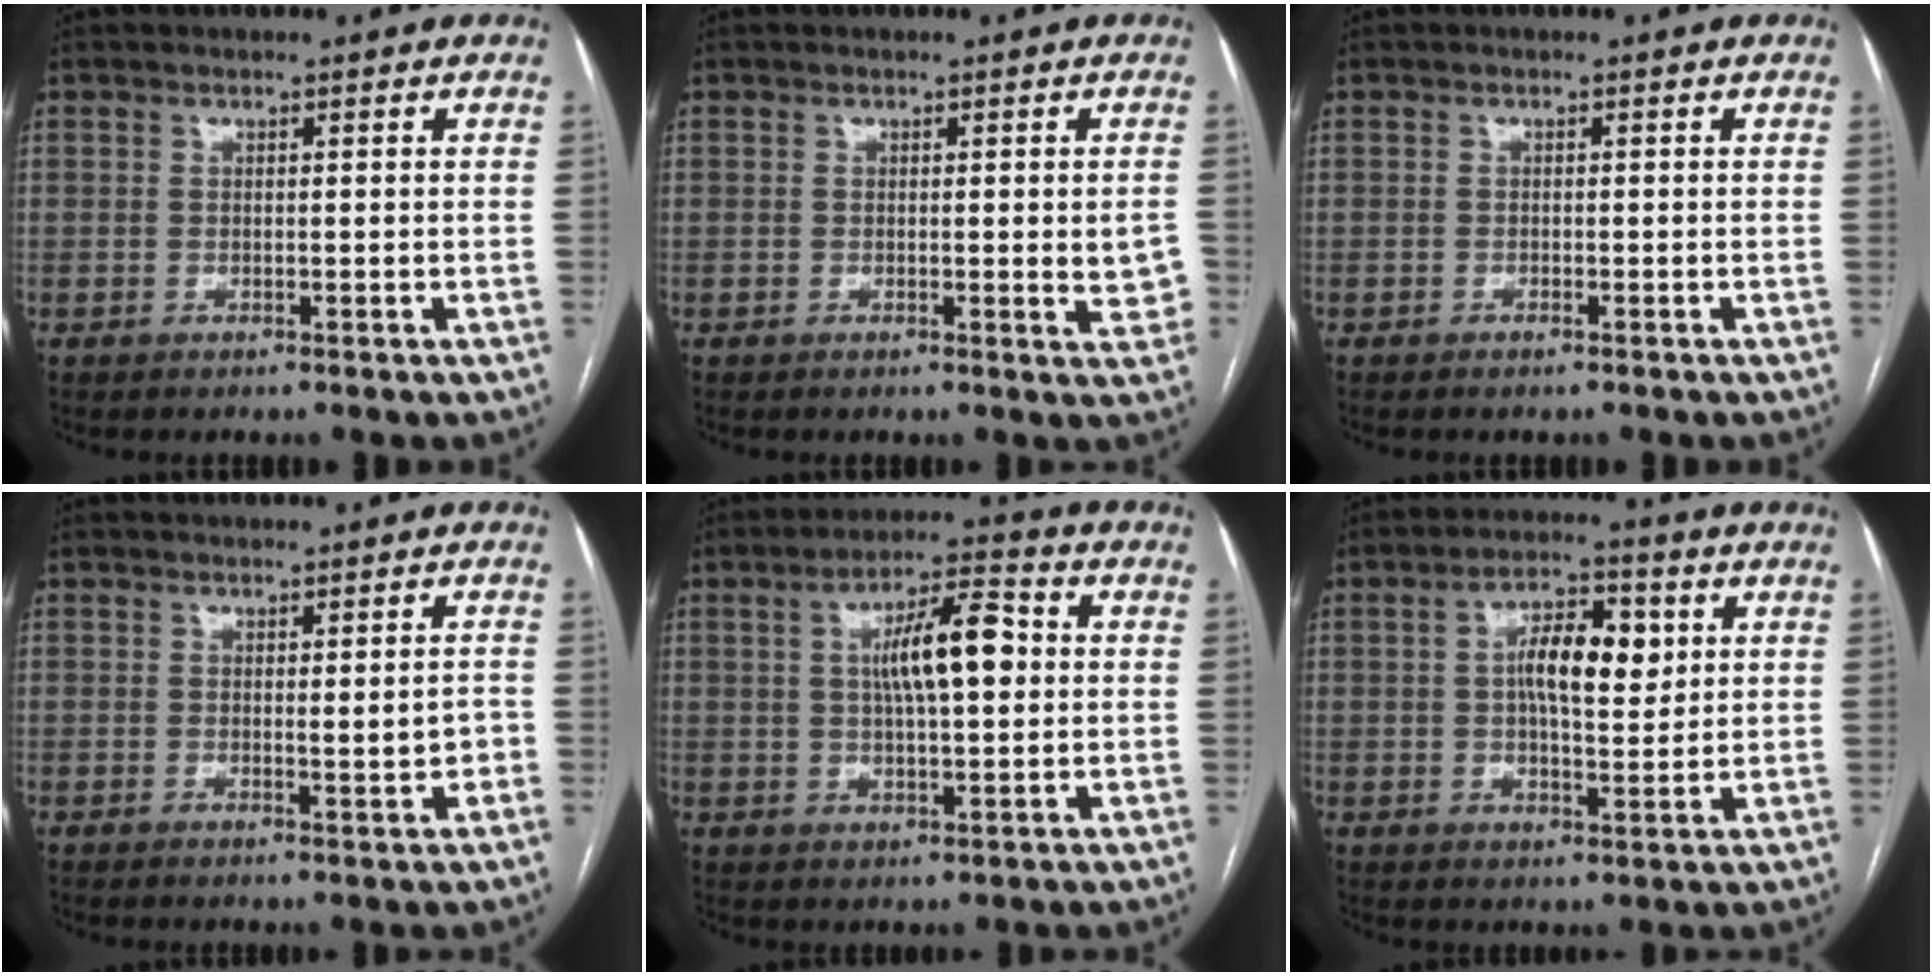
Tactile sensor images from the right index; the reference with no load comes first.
{"total": 3.4, "force": [-0.3, 0.8, 3.3], "torque": [-0.036, -0.004, -0.003]}
{"total": 0.6, "force": [-0.5, 0.2, 0.3], "torque": [-0.009, -0.001, -0.006]}
{"total": 2.7, "force": [-0.3, 0.5, 2.6], "torque": [-0.035, -0.001, 0.000]}
{"total": 9.8, "force": [1.5, 2.4, 9.4], "torque": [-0.165, 0.021, 0.024]}
{"total": 8.7, "force": [1.8, 3.3, 7.8], "torque": [-0.136, 0.016, 0.027]}